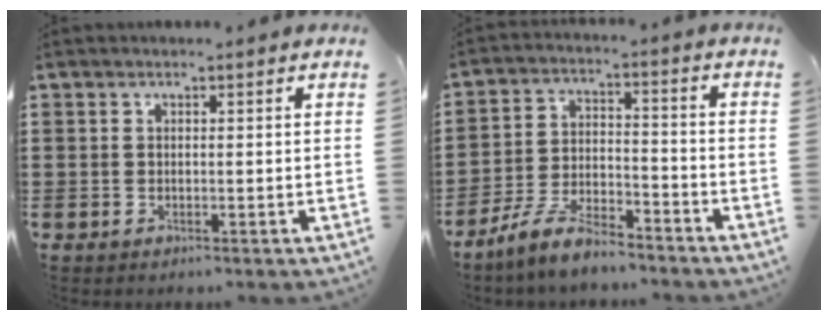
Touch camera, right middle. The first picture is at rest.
{"total": 7.7, "force": [-6.6, 1.7, 3.7], "torque": [-0.081, 0.007, -0.130]}